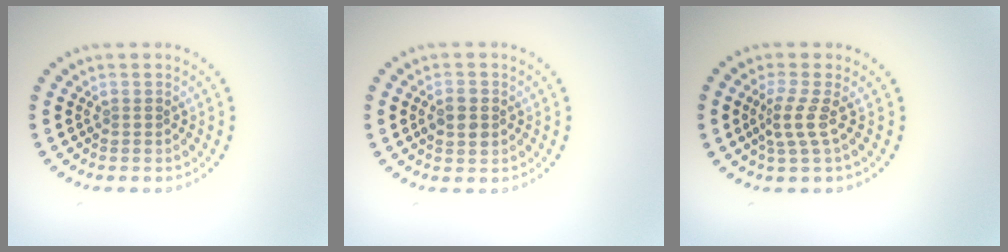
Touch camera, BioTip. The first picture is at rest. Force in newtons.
{"total": 2.1, "press": 2.1, "slide": 0.2}
{"total": 2.3, "press": 1.5, "slide": 1.7}